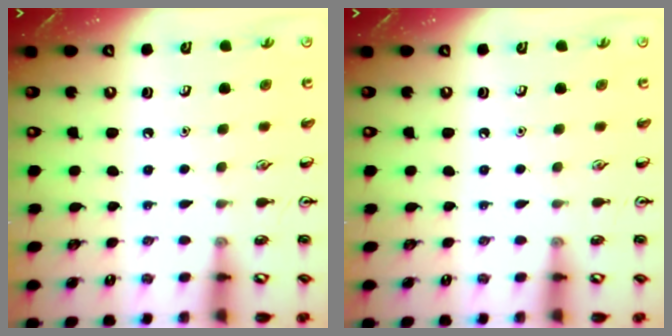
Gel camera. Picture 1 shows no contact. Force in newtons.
{"total": 0.0}